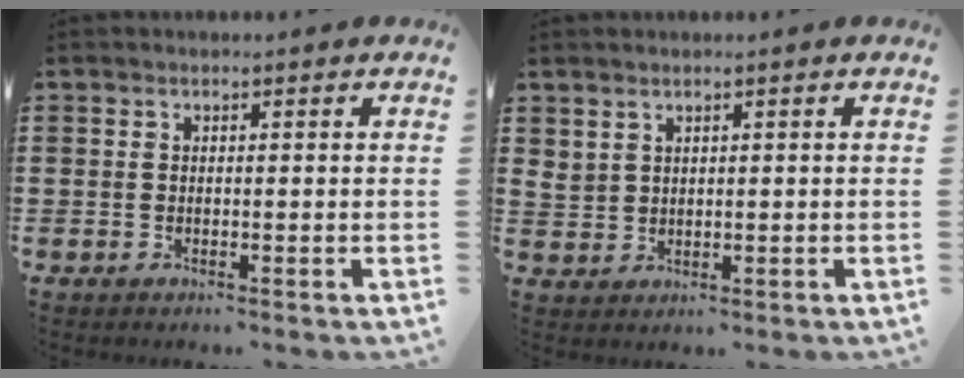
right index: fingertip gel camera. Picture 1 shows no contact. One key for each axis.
{"total": 2.1, "fx": 1.5, "fy": 1.3, "fz": 0.5, "tx": -0.015, "ty": 0.005, "tz": 0.029}